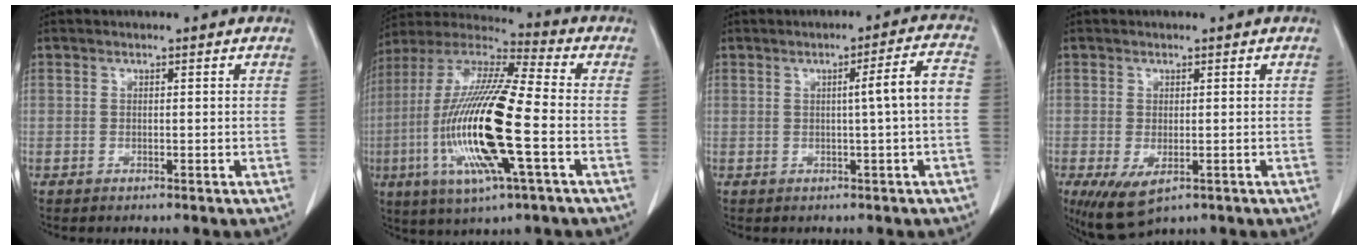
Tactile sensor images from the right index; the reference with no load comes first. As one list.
[{"total": 20.7, "force": [-4.4, 2.3, 20.1], "torque": [-0.428, -0.017, -0.084]}, {"total": 5.3, "force": [-0.2, -0.7, 5.3], "torque": [-0.075, 0.009, -0.002]}, {"total": 5.7, "force": [-2.5, 2.6, 4.4], "torque": [-0.080, -0.018, -0.029]}]